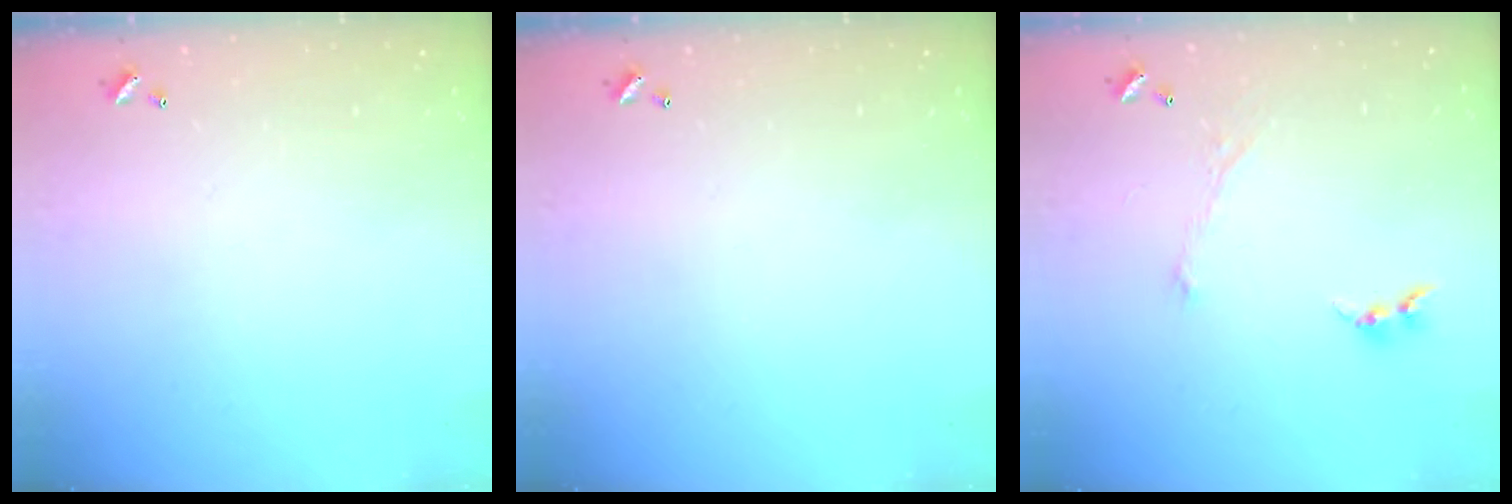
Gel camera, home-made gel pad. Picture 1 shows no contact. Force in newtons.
{"total": 0.0}
{"total": 1.1, "press": 1.0, "slide": 0.6}